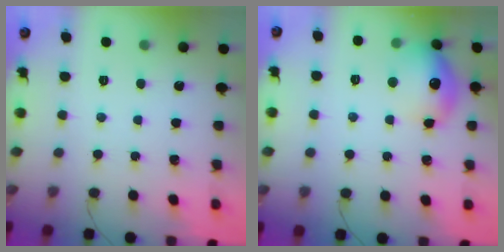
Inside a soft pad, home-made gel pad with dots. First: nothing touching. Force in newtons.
{"total": 14.8, "press": 14.8, "slide": 1.0}